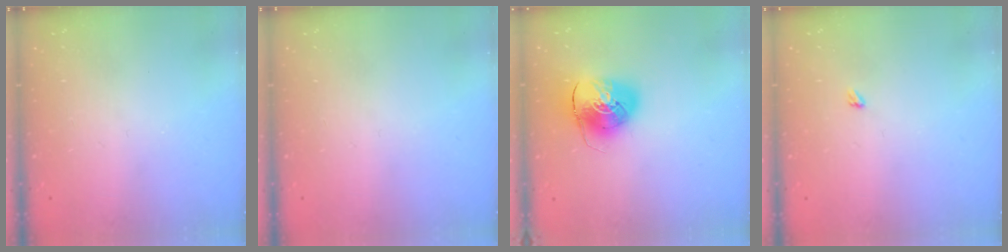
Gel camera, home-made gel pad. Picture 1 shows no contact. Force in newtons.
{"total": 0.0}
{"total": 10.4, "press": 10.3, "slide": 1.8}
{"total": 2.4, "press": 2.4, "slide": 0.4}